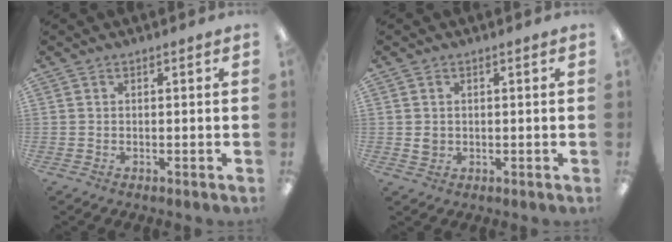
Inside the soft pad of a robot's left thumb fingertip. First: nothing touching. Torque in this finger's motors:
{"motor_torque": [-0.12, 0.12, 0.00, -0.03, 0.00]}